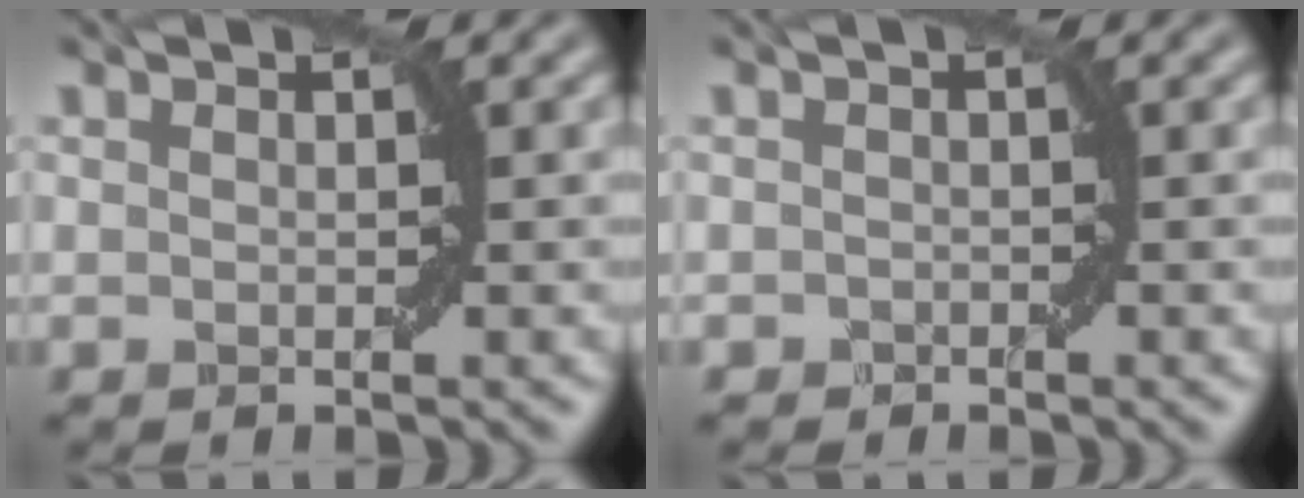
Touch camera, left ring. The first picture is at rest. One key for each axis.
{"total": 0.6, "fx": -0.4, "fy": 0.3, "fz": 0.0, "tx": 0.003, "ty": -0.002, "tz": -0.007}